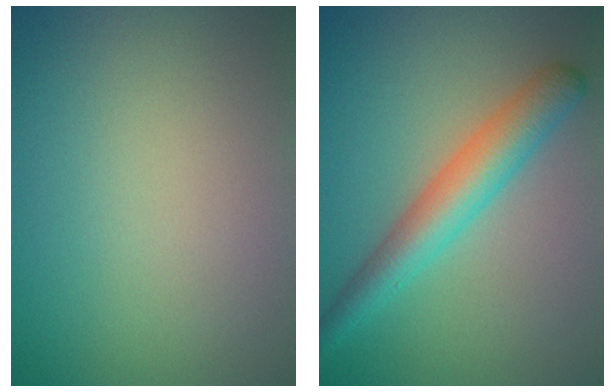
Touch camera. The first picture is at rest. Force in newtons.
{"total": 4.5, "press": 4.5, "slide": 0.1}